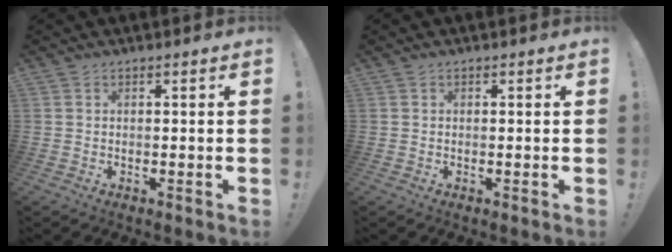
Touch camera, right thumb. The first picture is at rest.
{"total": 0.0}